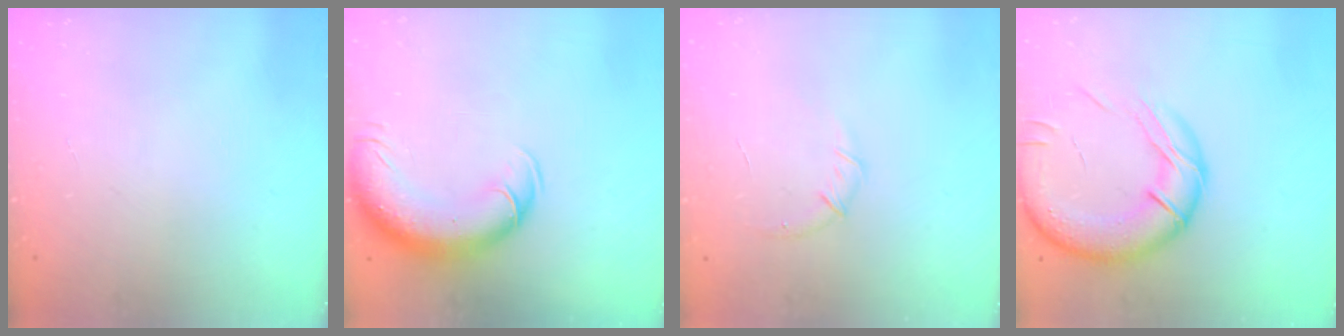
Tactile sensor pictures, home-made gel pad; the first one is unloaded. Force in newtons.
{"total": 15.2, "press": 14.8, "slide": 3.6}
{"total": 6.8, "press": 6.6, "slide": 1.9}
{"total": 22.4, "press": 21.9, "slide": 4.4}